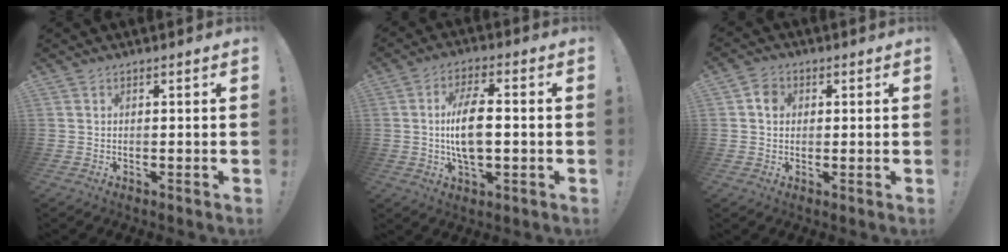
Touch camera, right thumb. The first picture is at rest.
{"total": 11.1, "force": [-0.4, 4.9, 10.0], "torque": [-0.190, -0.002, -0.013]}
{"total": 4.4, "force": [0.5, 3.8, 2.3], "torque": [-0.031, 0.009, 0.009]}